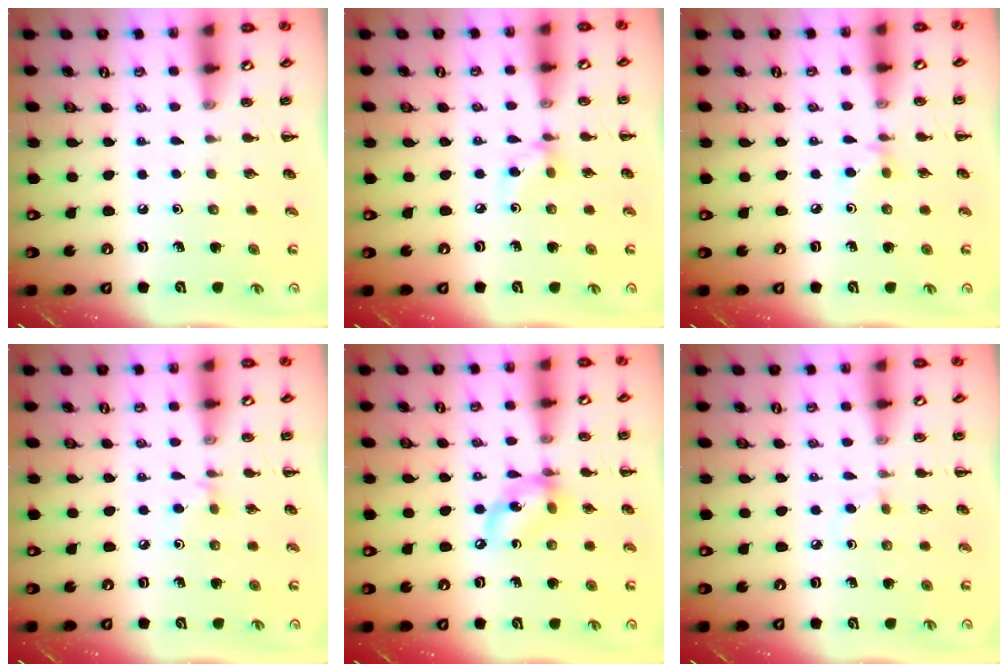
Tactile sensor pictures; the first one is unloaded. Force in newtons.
{"total": 4.2, "press": 4.1, "slide": 0.9}
{"total": 3.1, "press": 2.8, "slide": 1.2}
{"total": 2.9, "press": 2.8, "slide": 0.9}
{"total": 10.2, "press": 10.0, "slide": 2.0}
{"total": 2.0, "press": 1.8, "slide": 0.9}